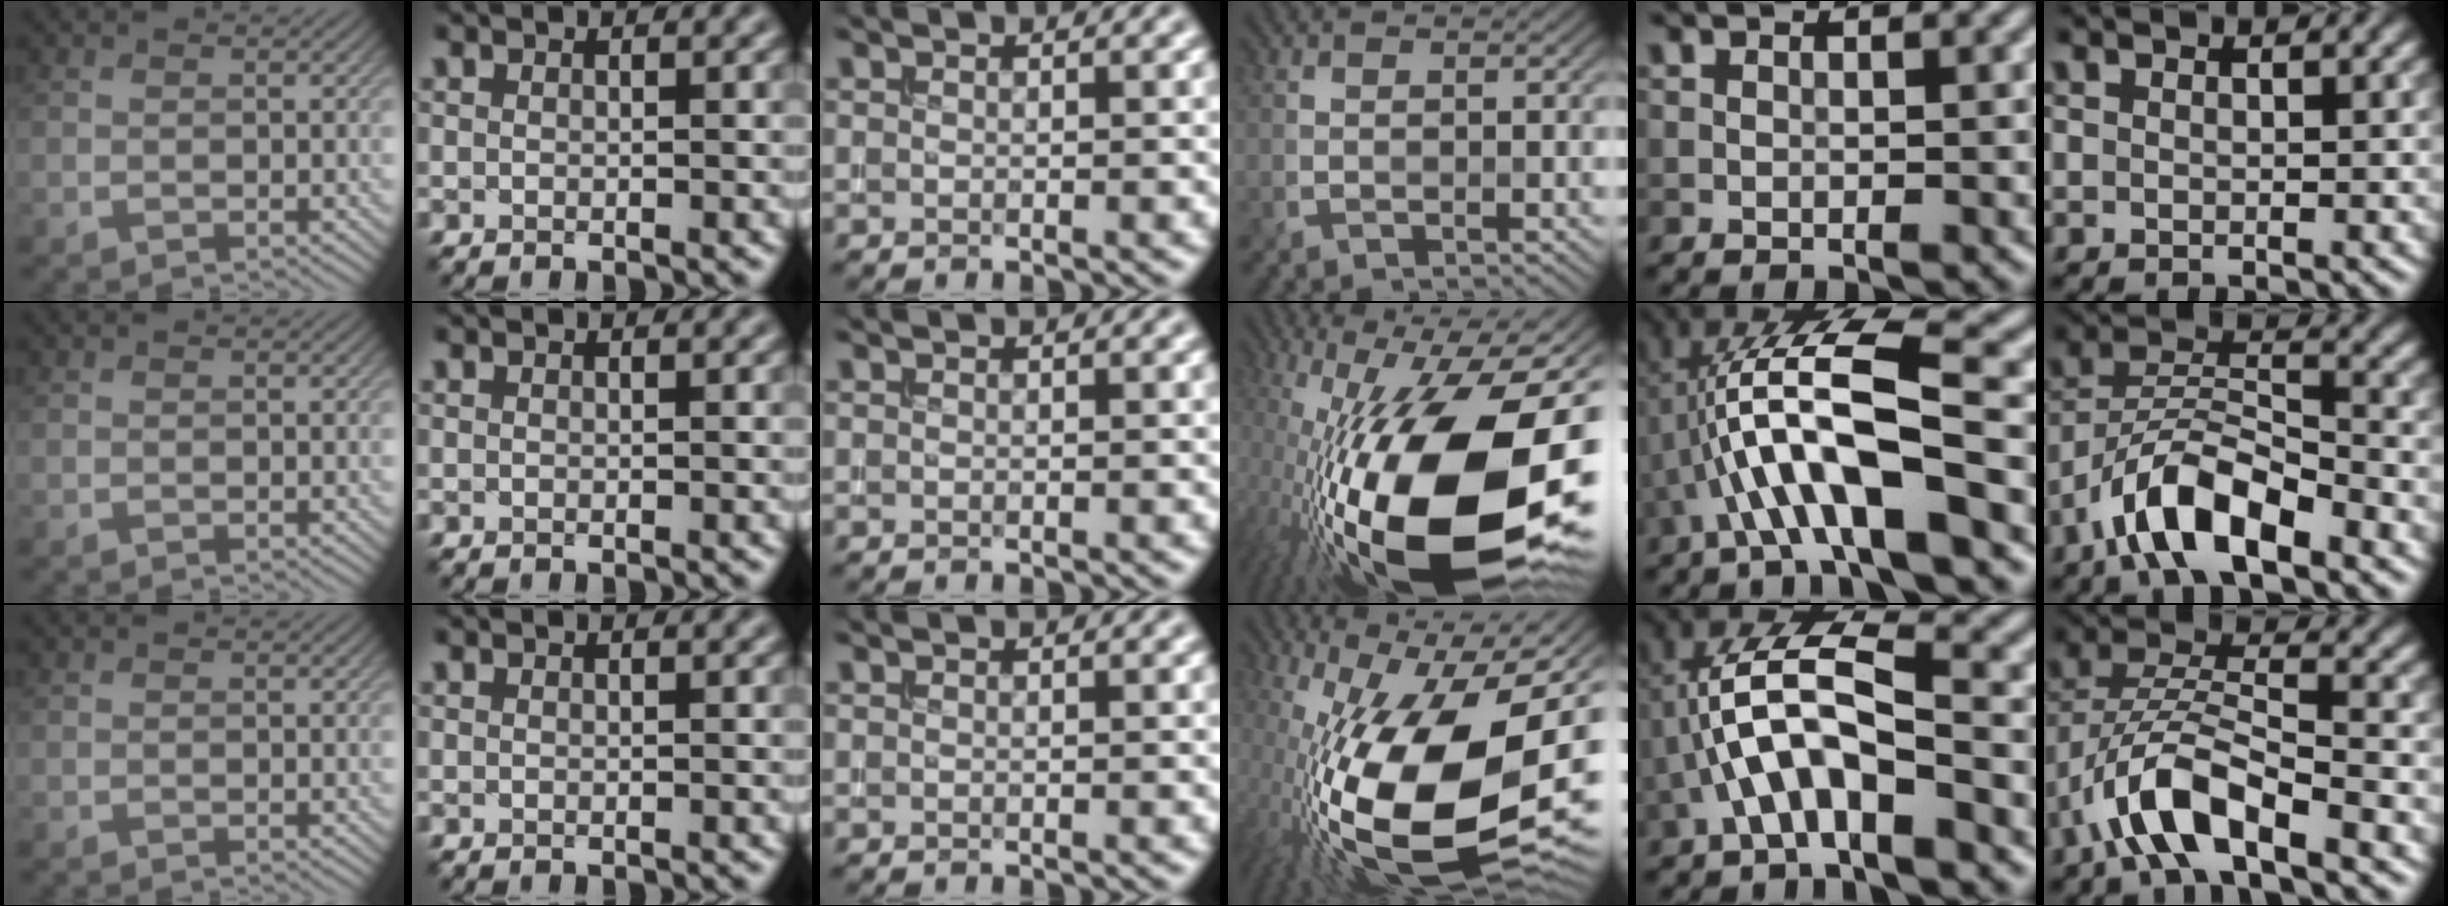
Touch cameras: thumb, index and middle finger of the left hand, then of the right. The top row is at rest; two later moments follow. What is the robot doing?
{"motion": "extract", "object": "bucket"}